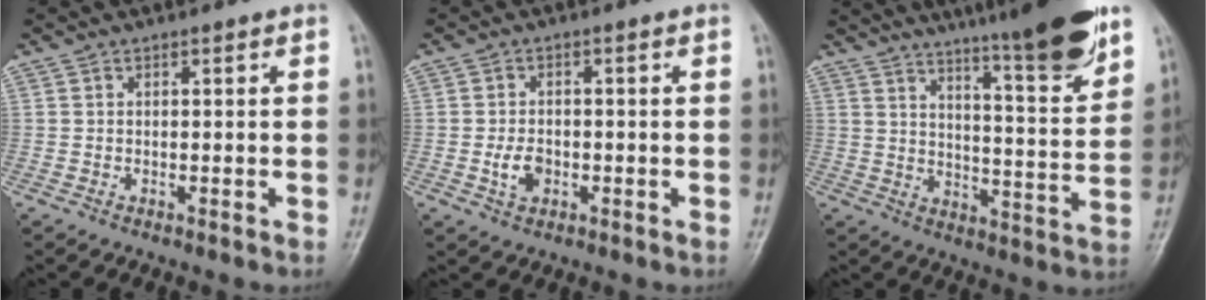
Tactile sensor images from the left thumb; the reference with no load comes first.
{"total": 3.4, "force": [-0.9, 2.3, 2.3], "torque": [-0.036, 0.003, -0.010]}
{"total": 19.2, "force": [14.5, 1.9, 12.4], "torque": [-0.156, -0.073, 0.210]}